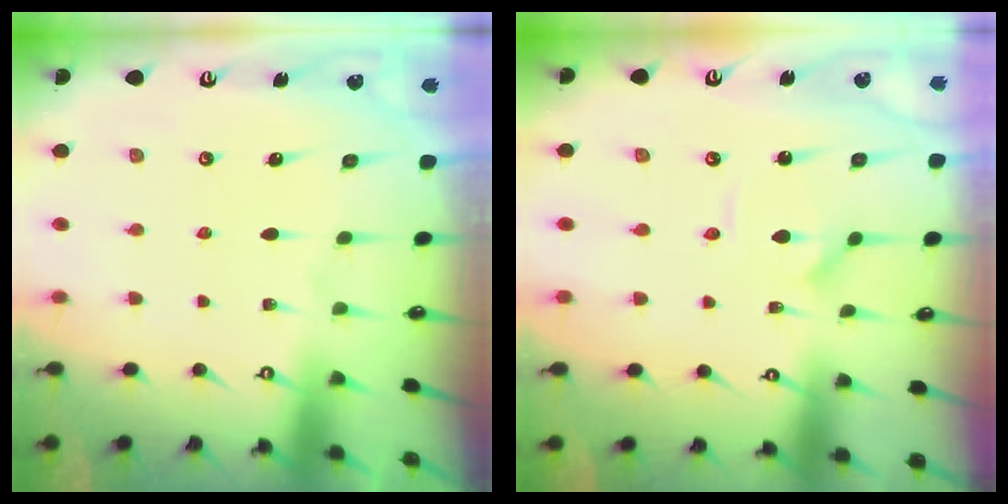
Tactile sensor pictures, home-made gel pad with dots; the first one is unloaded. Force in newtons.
{"total": 3.4, "press": 3.4, "slide": 0.3}